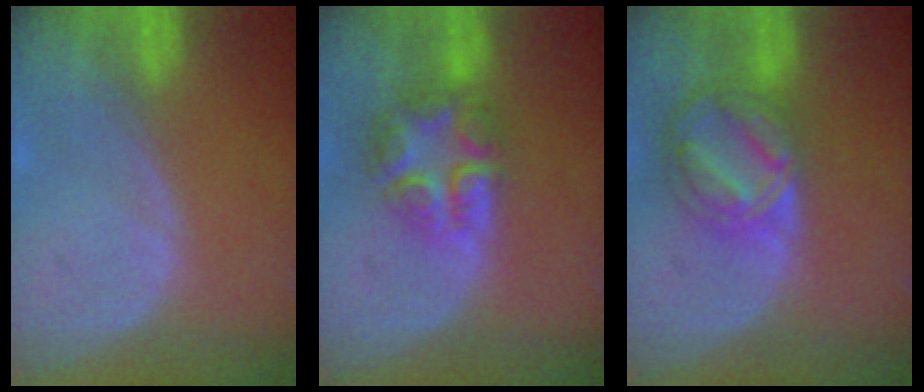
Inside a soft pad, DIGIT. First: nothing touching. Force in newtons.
{"total": 7.7, "press": 6.8, "slide": 3.7}
{"total": 8.6, "press": 7.2, "slide": 4.6}